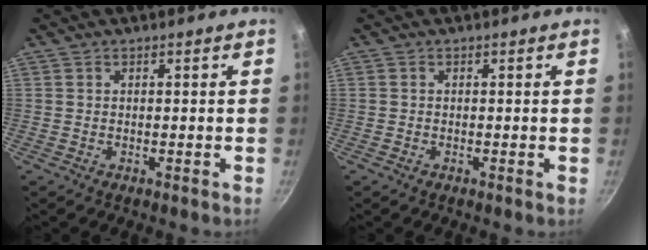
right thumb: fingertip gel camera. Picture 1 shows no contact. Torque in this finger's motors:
{"motor_torque": [0.18, -0.27, 0.29, -0.13, 0.02]}